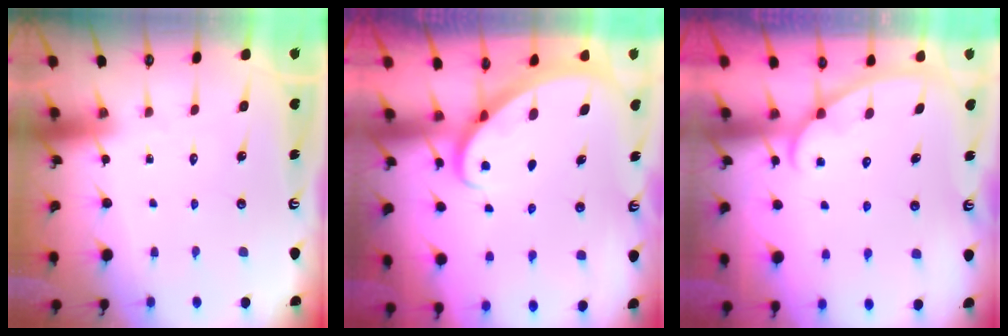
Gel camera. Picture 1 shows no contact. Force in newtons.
{"total": 2.7, "press": 2.7, "slide": 0.2}
{"total": 1.9, "press": 1.9, "slide": 0.2}